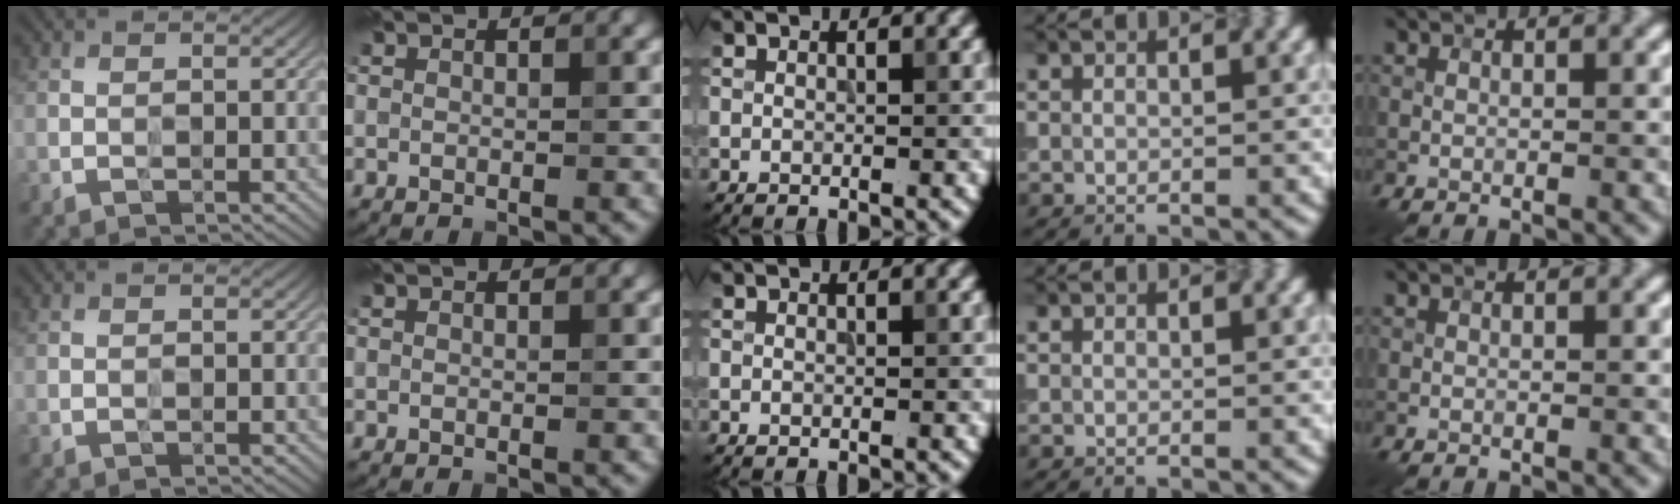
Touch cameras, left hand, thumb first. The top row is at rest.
{}